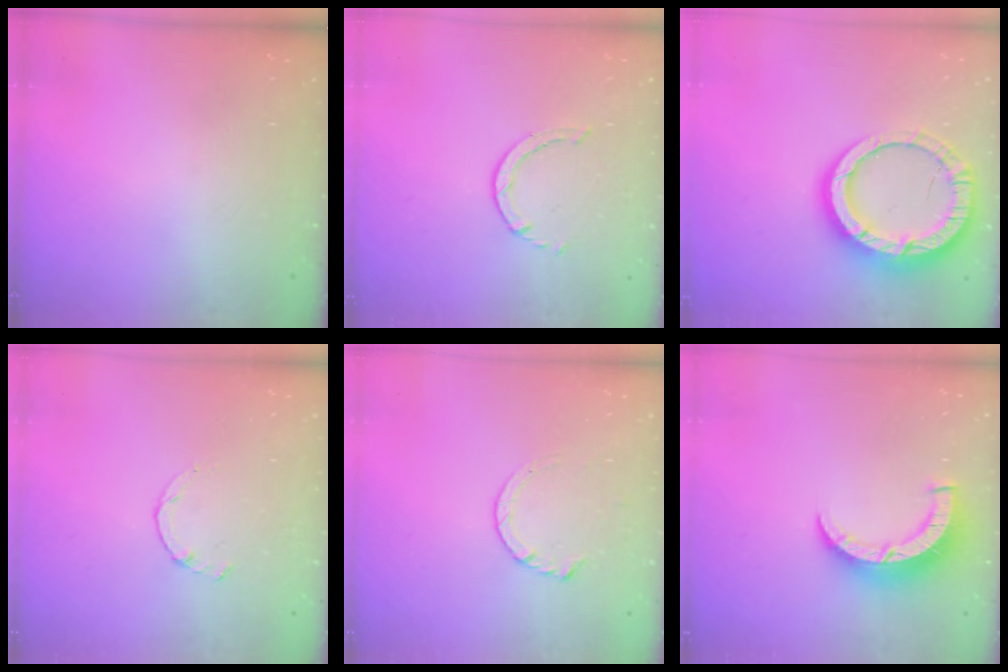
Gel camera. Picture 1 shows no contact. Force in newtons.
{"total": 0.8, "press": 0.7, "slide": 0.1}
{"total": 18.6, "press": 18.5, "slide": 1.6}
{"total": 0.9, "press": 0.9, "slide": 0.3}
{"total": 4.4, "press": 4.4, "slide": 0.5}
{"total": 8.3, "press": 8.3, "slide": 0.6}